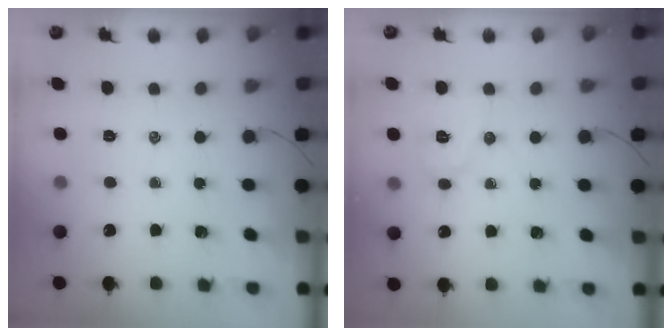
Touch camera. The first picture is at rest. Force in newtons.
{"total": 7.2, "press": 7.2, "slide": 0.8}